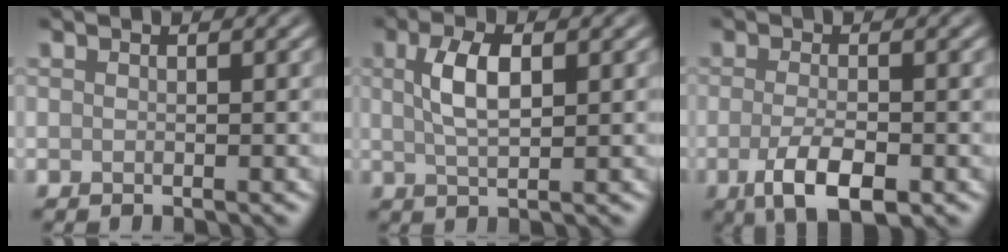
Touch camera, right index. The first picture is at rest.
{"total": 3.8, "force": [1.1, 1.4, 3.3], "torque": [-0.071, 0.006, 0.021]}
{"total": 4.6, "force": [-1.9, 1.6, 3.9], "torque": [-0.077, -0.007, -0.034]}